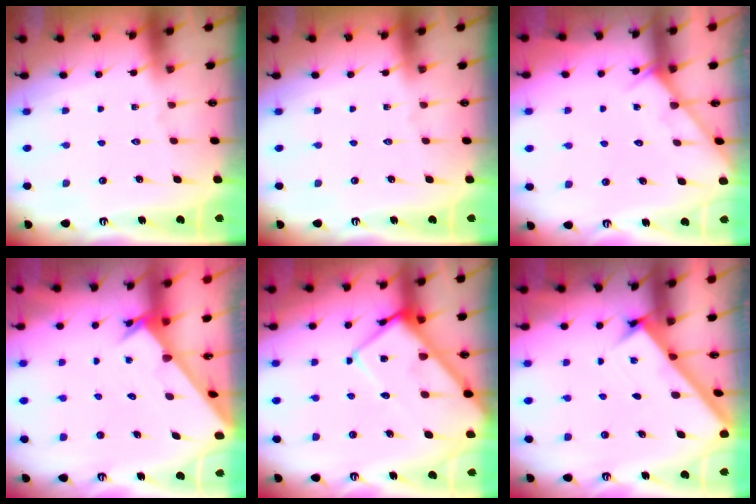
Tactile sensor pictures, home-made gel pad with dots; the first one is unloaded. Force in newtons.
{"total": 0.0}
{"total": 6.4, "press": 6.4, "slide": 0.5}
{"total": 2.0, "press": 2.0, "slide": 0.1}
{"total": 12.9, "press": 12.9, "slide": 1.2}
{"total": 2.8, "press": 2.7, "slide": 0.4}